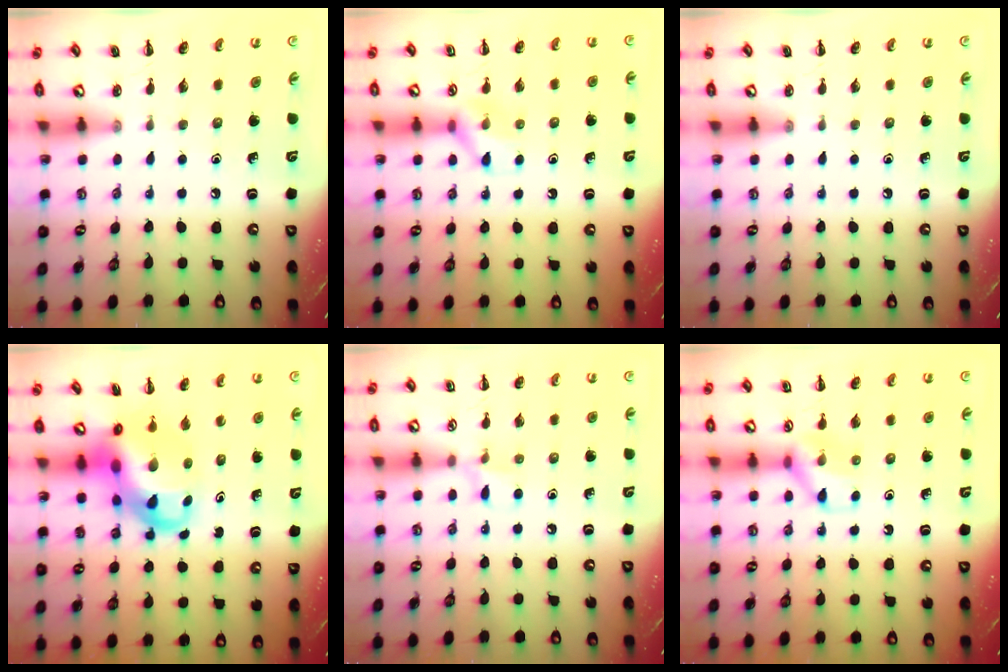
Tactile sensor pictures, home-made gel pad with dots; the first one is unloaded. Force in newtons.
{"total": 8.3, "press": 8.3, "slide": 0.4}
{"total": 0.0}
{"total": 8.4, "press": 8.1, "slide": 2.3}
{"total": 5.6, "press": 5.2, "slide": 1.9}
{"total": 8.9, "press": 8.9, "slide": 0.5}